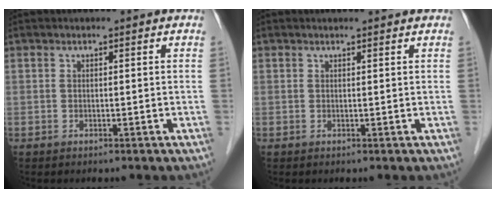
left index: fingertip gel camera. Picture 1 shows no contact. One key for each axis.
{"total": 1.8, "fx": 1.8, "fy": 0.1, "fz": 0.4, "tx": -0.009, "ty": 0.011, "tz": 0.024}